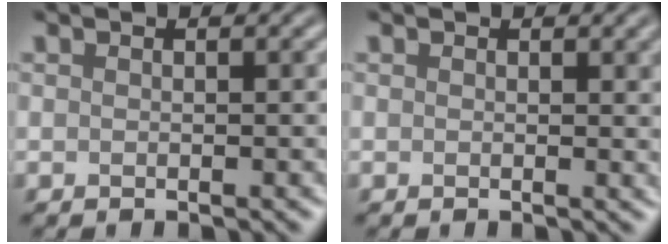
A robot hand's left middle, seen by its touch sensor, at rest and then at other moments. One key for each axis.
{"total": 1.6, "fx": 0.7, "fy": 0.4, "fz": 1.4, "tx": -0.011, "ty": 0.001, "tz": 0.009}